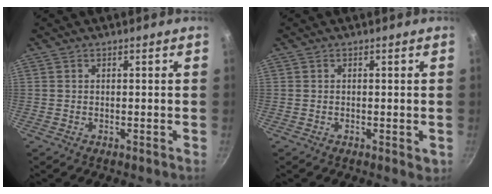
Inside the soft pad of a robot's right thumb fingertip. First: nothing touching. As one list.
[{"total": 1.4, "force": [-0.1, 0.8, 1.1], "torque": [-0.013, -0.002, -0.002]}]